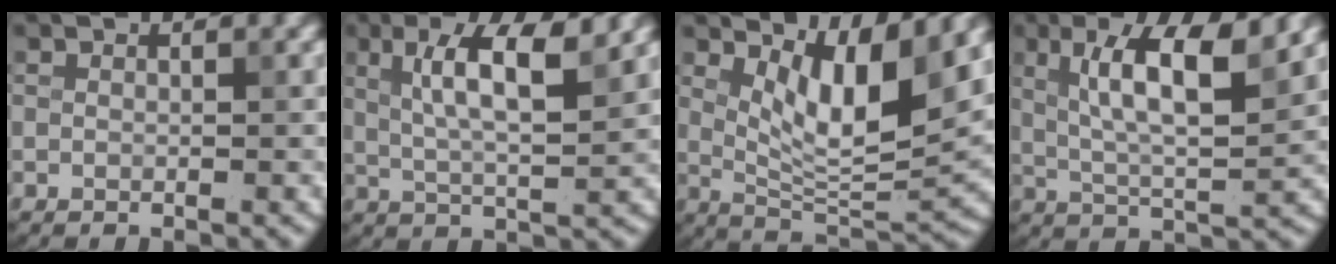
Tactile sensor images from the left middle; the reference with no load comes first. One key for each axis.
{"total": 6.7, "fx": 2.5, "fy": 1.5, "fz": 6.0, "tx": -0.107, "ty": 0.003, "tz": 0.045}
{"total": 7.4, "fx": 3.0, "fy": 2.2, "fz": 6.4, "tx": -0.105, "ty": -0.019, "tz": 0.055}
{"total": 7.9, "fx": 2.8, "fy": 2.0, "fz": 7.2, "tx": -0.123, "ty": 0.005, "tz": 0.048}